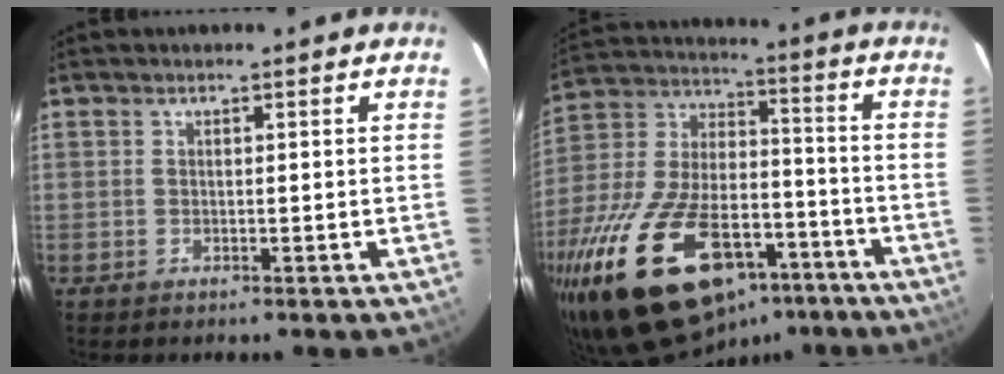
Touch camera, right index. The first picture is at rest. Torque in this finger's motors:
{"motor_torque": [2.14, 0.00, 1.05, 0.21]}